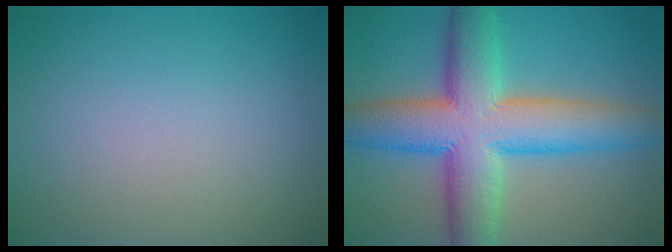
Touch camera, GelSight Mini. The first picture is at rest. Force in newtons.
{"total": 11.3, "press": 11.3, "slide": 0.6}